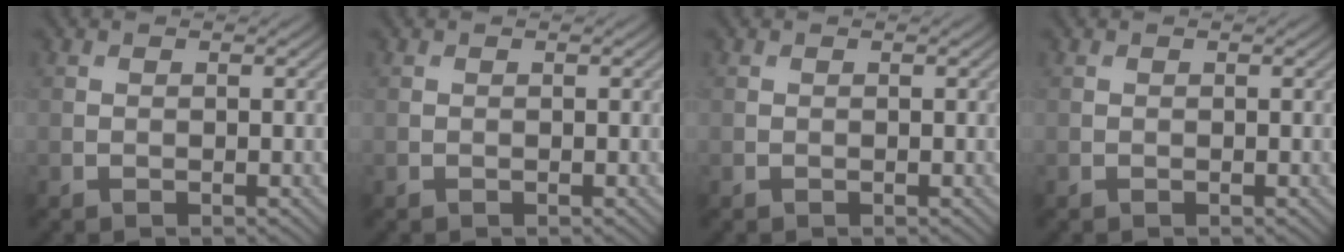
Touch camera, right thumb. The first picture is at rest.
{"total": 0.0}
{"total": 0.0}
{"total": 0.0}